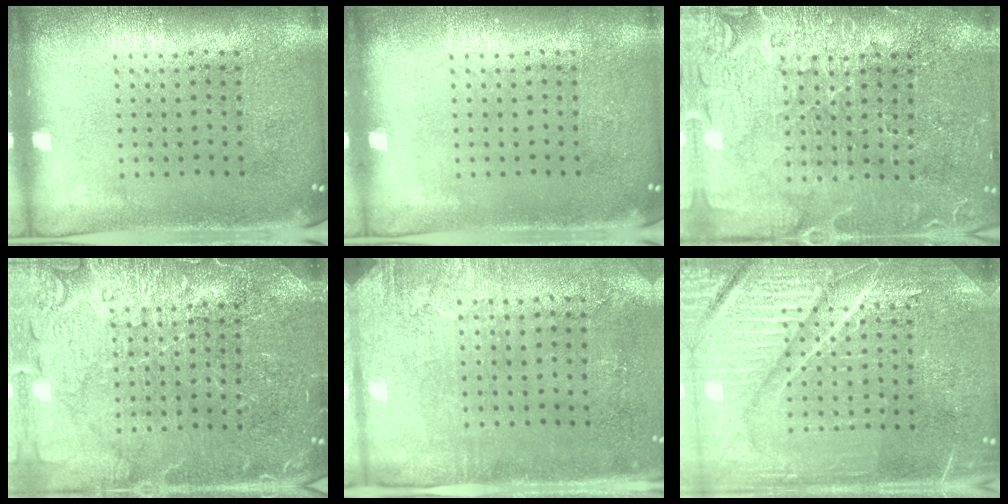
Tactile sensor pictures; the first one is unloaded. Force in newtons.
{"total": 0.0}
{"total": 3.5, "press": 3.4, "slide": 1.0}
{"total": 5.6, "press": 5.6, "slide": 0.8}
{"total": 2.9, "press": 2.4, "slide": 1.7}
{"total": 6.7, "press": 6.7, "slide": 0.9}